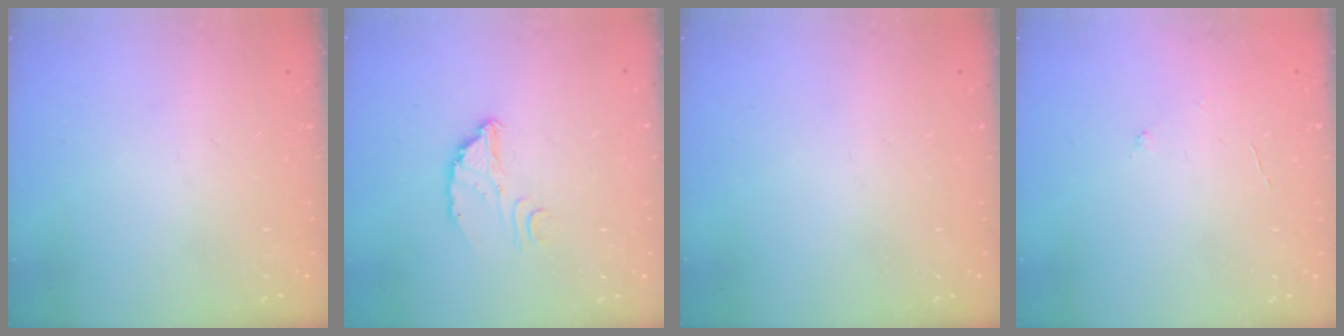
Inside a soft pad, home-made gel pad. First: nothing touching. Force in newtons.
{"total": 2.9, "press": 2.9, "slide": 0.2}
{"total": 0.0}
{"total": 2.8, "press": 2.8, "slide": 0.3}